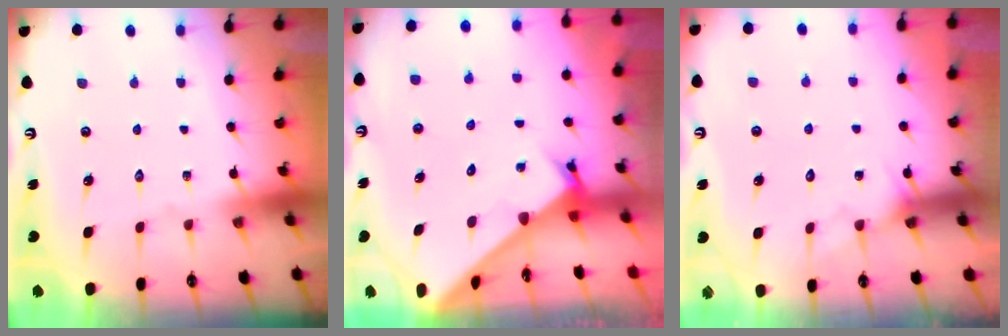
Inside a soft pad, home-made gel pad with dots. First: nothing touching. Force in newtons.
{"total": 2.6, "press": 2.6, "slide": 0.3}
{"total": 5.5, "press": 5.5, "slide": 0.5}